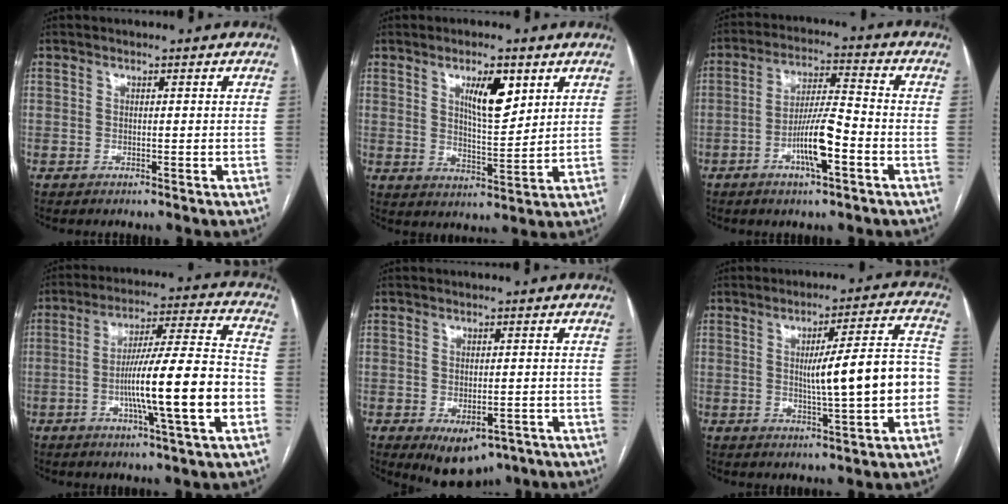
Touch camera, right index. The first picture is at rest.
{"total": 7.7, "force": [3.6, 2.1, 6.4], "torque": [-0.111, -0.003, 0.063]}
{"total": 9.1, "force": [-3.6, 1.2, 8.2], "torque": [-0.156, 0.003, -0.063]}
{"total": 16.5, "force": [-4.3, 0.3, 15.9], "torque": [-0.264, 0.006, -0.070]}
{"total": 7.3, "force": [-4.1, 4.0, 4.5], "torque": [-0.062, -0.004, -0.052]}
{"total": 12.3, "force": [-1.1, 1.3, 12.2], "torque": [-0.168, 0.028, -0.011]}